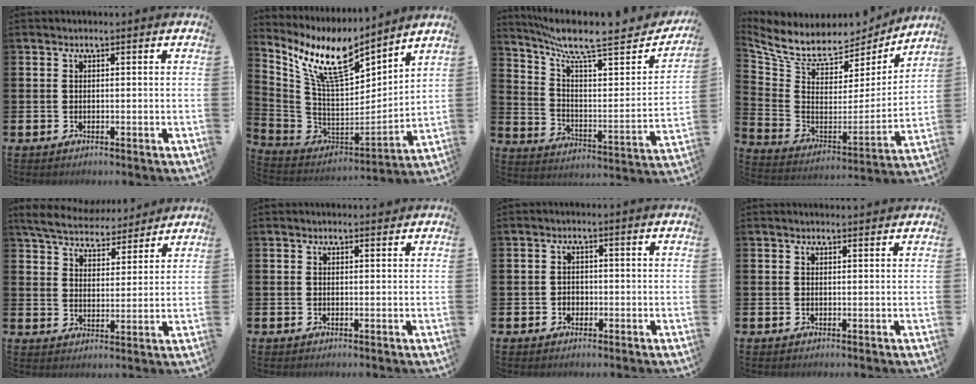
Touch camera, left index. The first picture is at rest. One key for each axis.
{"total": 10.7, "fx": 8.1, "fy": 3.1, "fz": 6.2, "tx": -0.144, "ty": -0.047, "tz": 0.142}
{"total": 8.5, "fx": 6.9, "fy": 2.0, "fz": 4.5, "tx": -0.097, "ty": -0.065, "tz": 0.102}
{"total": 8.1, "fx": 7.0, "fy": 3.4, "fz": 2.2, "tx": -0.085, "ty": -0.055, "tz": 0.120}
{"total": 6.4, "fx": 6.0, "fy": 1.6, "fz": 1.3, "tx": -0.052, "ty": -0.033, "tz": 0.107}
{"total": 0.8, "fx": 0.8, "fy": 0.1, "fz": 0.1, "tx": 0.011, "ty": -0.003, "tz": 0.011}
{"total": 1.5, "fx": -0.4, "fy": 1.4, "fz": 0.5, "tx": 0.004, "ty": 0.001, "tz": -0.013}
{"total": 0.9, "fx": 0.9, "fy": 0.0, "fz": 0.2, "tx": 0.007, "ty": -0.005, "tz": 0.014}